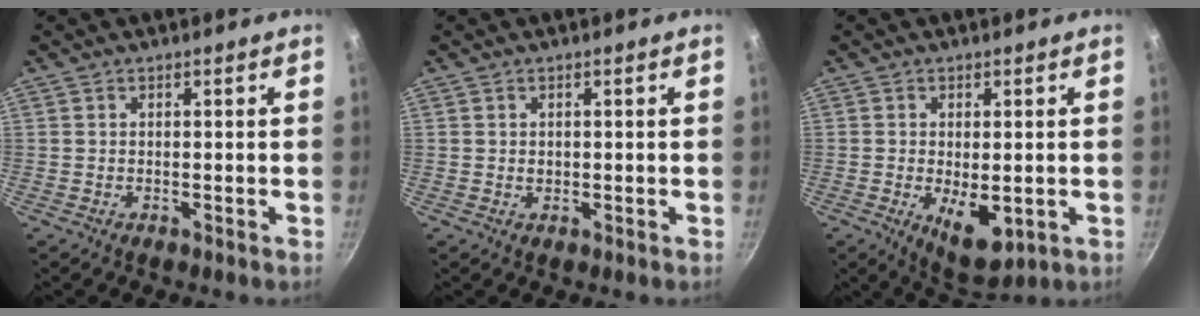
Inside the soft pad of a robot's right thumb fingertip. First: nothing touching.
{"total": 0.9, "force": [0.1, 0.8, 0.5], "torque": [-0.004, 0.000, 0.002]}
{"total": 8.2, "force": [-1.5, 4.0, 6.9], "torque": [-0.093, -0.012, -0.007]}